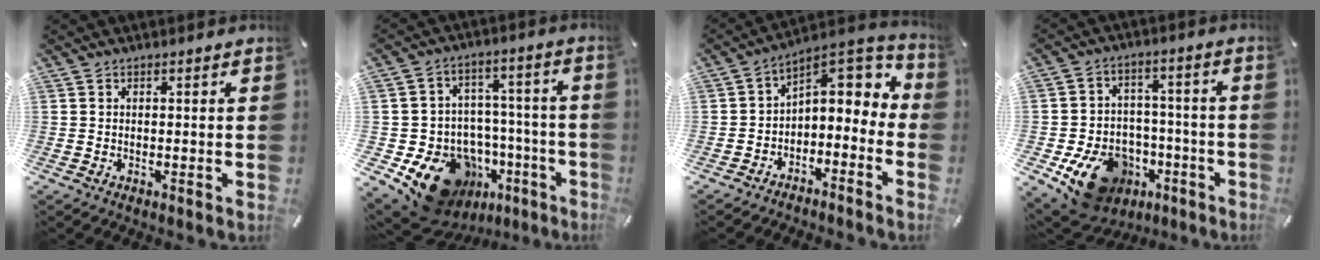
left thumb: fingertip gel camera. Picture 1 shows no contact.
{"total": 17.5, "force": [-9.5, 12.4, 8.0], "torque": [-0.124, 0.053, -0.137]}
{"total": 6.9, "force": [1.8, 4.8, 4.6], "torque": [-0.044, -0.030, 0.027]}
{"total": 15.2, "force": [-7.3, 11.2, 7.4], "torque": [-0.108, 0.049, -0.110]}